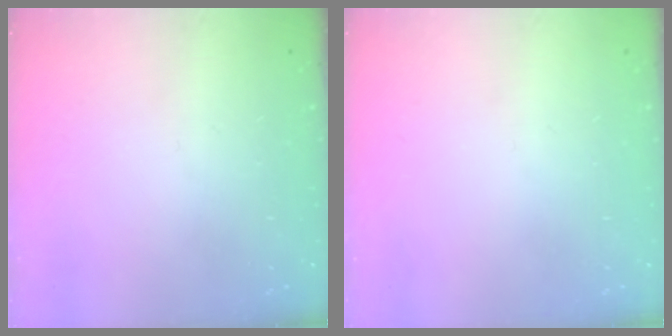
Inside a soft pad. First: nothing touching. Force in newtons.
{"total": 0.0}